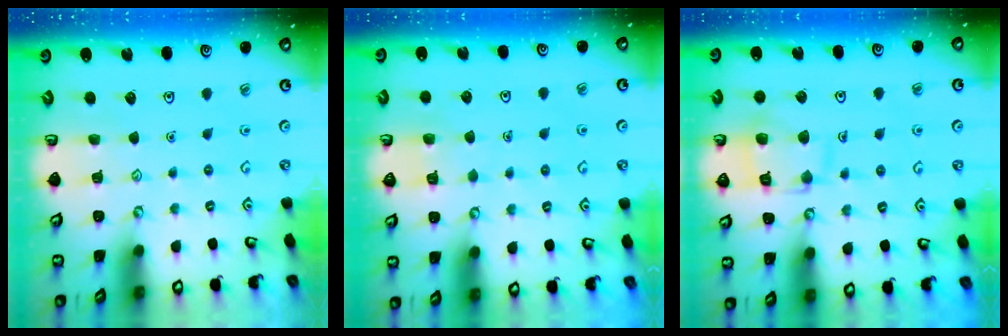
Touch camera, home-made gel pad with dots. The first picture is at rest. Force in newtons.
{"total": 3.9, "press": 3.8, "slide": 0.3}
{"total": 11.4, "press": 11.3, "slide": 1.0}